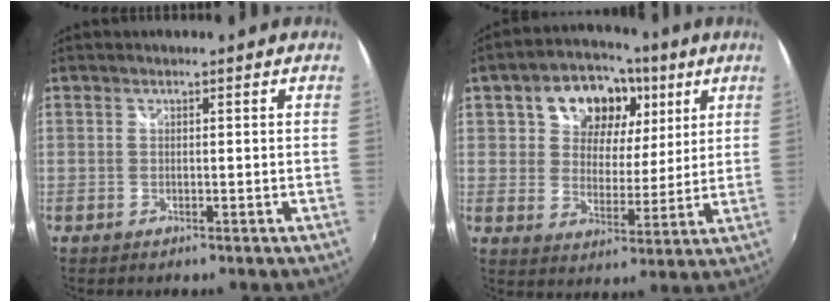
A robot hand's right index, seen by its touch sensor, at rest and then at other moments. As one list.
[{"total": 14.6, "force": [6.3, 10.5, 8.0], "torque": [-0.157, 0.033, 0.102]}]